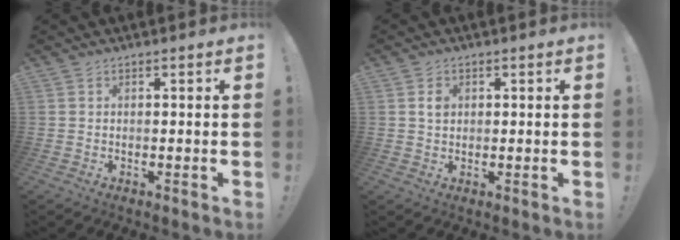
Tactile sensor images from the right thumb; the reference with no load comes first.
{"total": 2.4, "force": [0.6, 1.9, 1.4], "torque": [-0.007, -0.005, 0.005]}